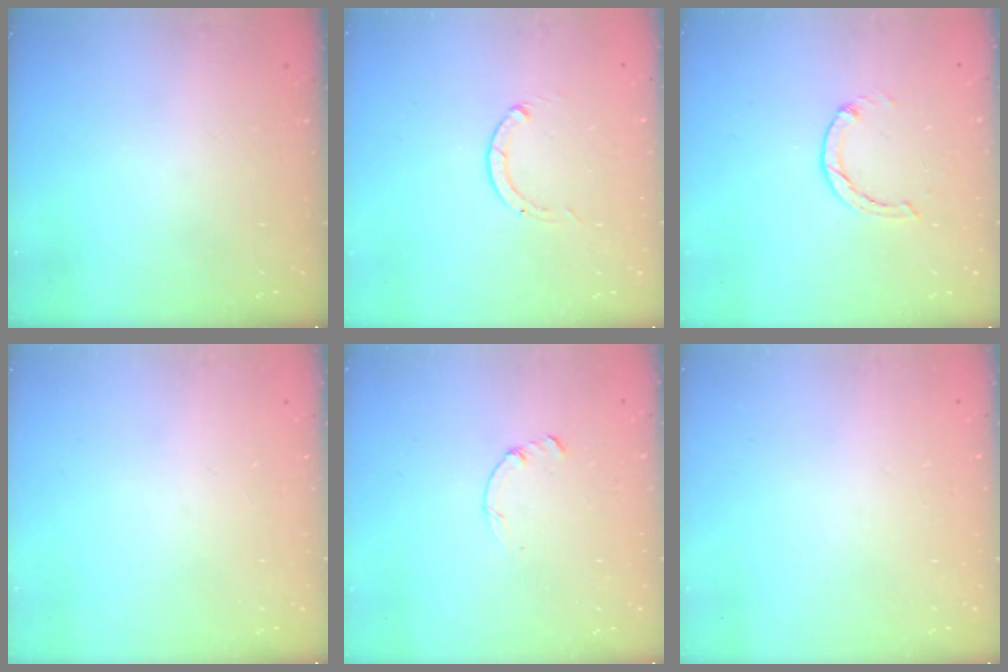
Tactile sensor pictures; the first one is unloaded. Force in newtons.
{"total": 0.0}
{"total": 0.0}
{"total": 0.0}
{"total": 0.0}
{"total": 2.6, "press": 2.6, "slide": 0.2}